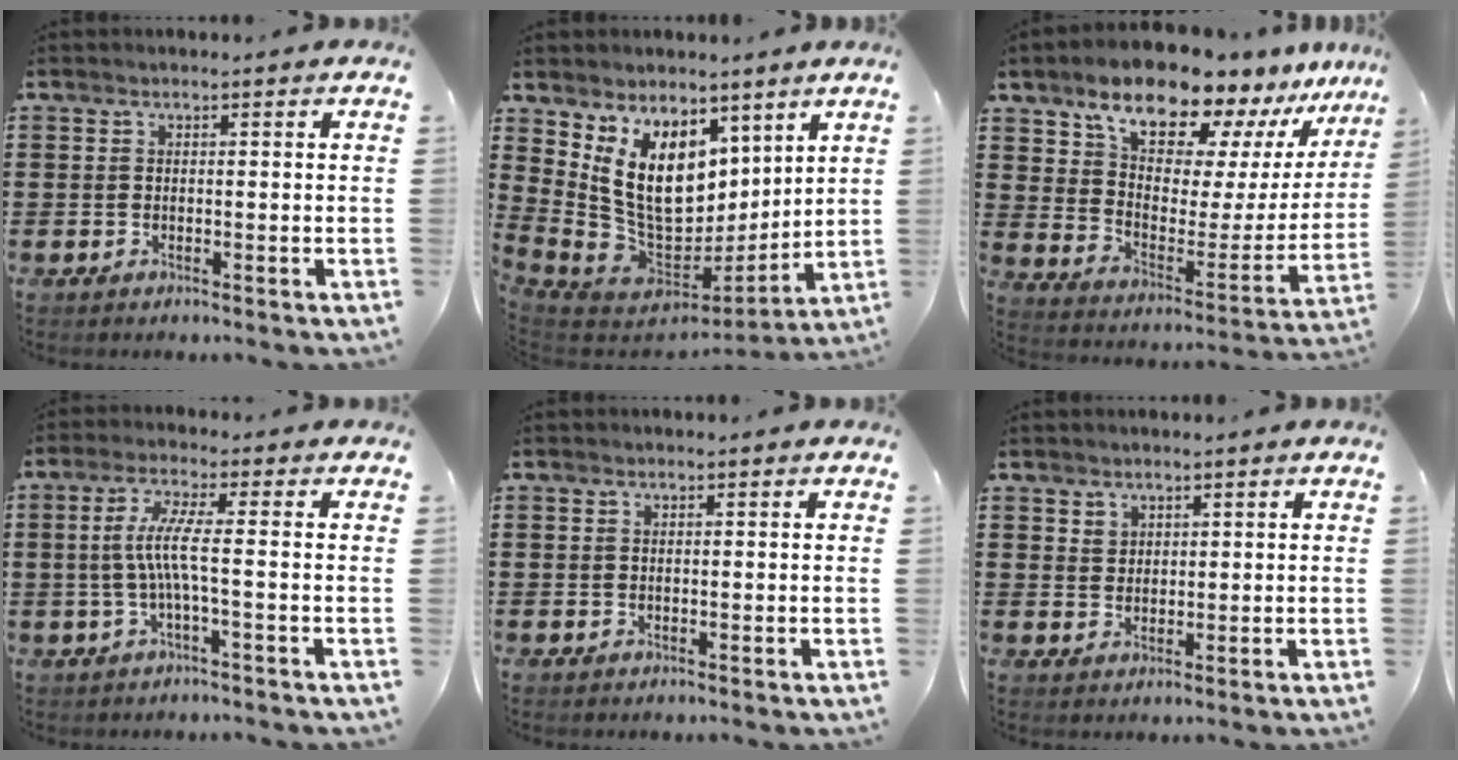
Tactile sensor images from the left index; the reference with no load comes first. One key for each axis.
{"total": 14.0, "fx": 5.4, "fy": 9.3, "fz": 9.0, "tx": -0.217, "ty": -0.038, "tz": 0.111}
{"total": 12.6, "fx": 11.0, "fy": 4.1, "fz": 4.6, "tx": -0.110, "ty": -0.079, "tz": 0.191}
{"total": 6.0, "fx": -0.7, "fy": 0.2, "fz": 5.9, "tx": -0.124, "ty": -0.005, "tz": -0.024}
{"total": 0.0}
{"total": 1.9, "fx": 1.5, "fy": 1.2, "fz": 0.1, "tx": -0.006, "ty": 0.002, "tz": 0.029}